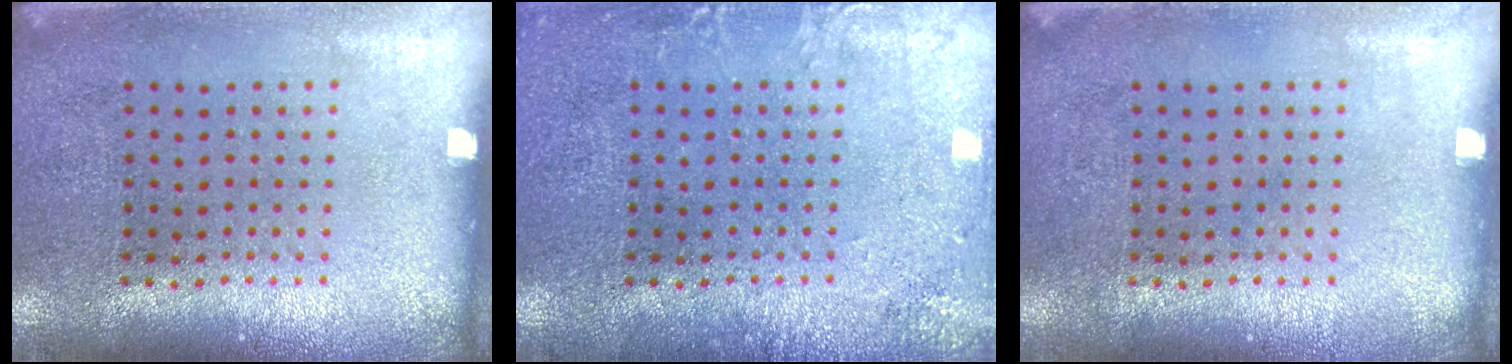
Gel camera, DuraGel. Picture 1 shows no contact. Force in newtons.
{"total": 1.9, "press": 1.9, "slide": 0.2}
{"total": 0.0}